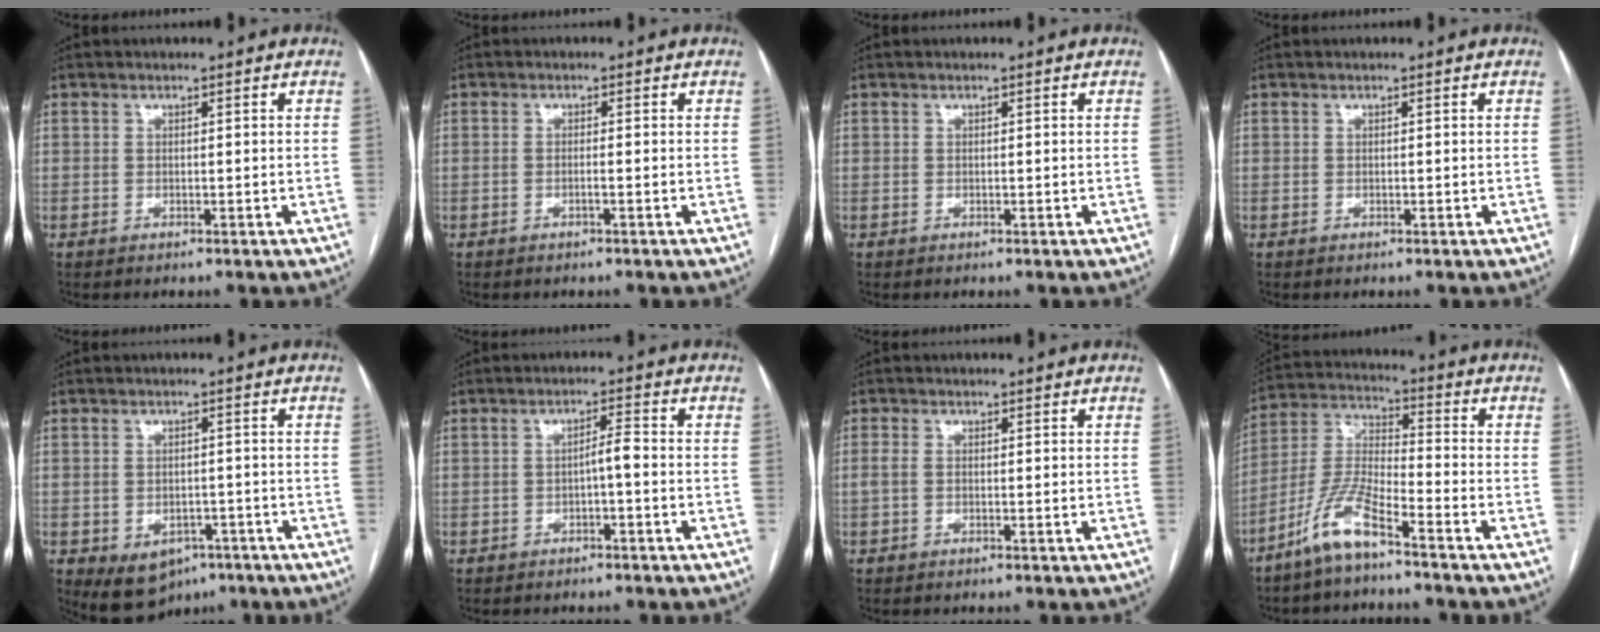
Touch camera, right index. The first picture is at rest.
{"total": 0.9, "force": [-0.4, -0.1, 0.8], "torque": [-0.014, 0.001, -0.008]}
{"total": 0.0}
{"total": 0.0}
{"total": 7.2, "force": [-3.8, 5.1, 3.3], "torque": [-0.052, 0.009, -0.041]}
{"total": 2.5, "force": [-0.8, 0.3, 2.4], "torque": [-0.036, 0.006, -0.013]}
{"total": 1.2, "force": [-0.2, 0.6, 1.0], "torque": [-0.022, 0.003, -0.005]}
{"total": 9.5, "force": [-6.7, 1.1, 6.6], "torque": [-0.149, -0.006, -0.141]}